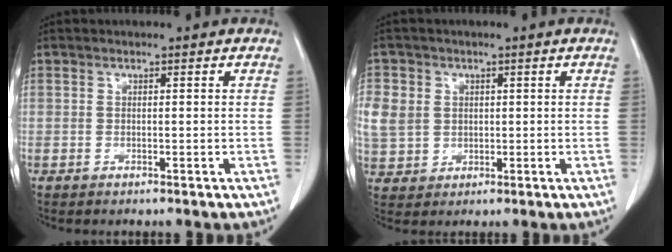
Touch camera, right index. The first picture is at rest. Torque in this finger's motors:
{"motor_torque": [1.13, -0.03, 0.57, 0.12]}